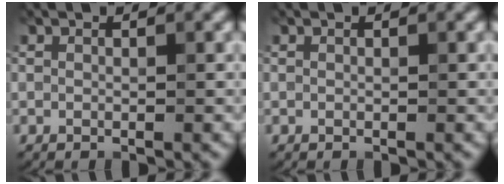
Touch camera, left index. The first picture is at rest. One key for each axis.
{"total": 0.0}